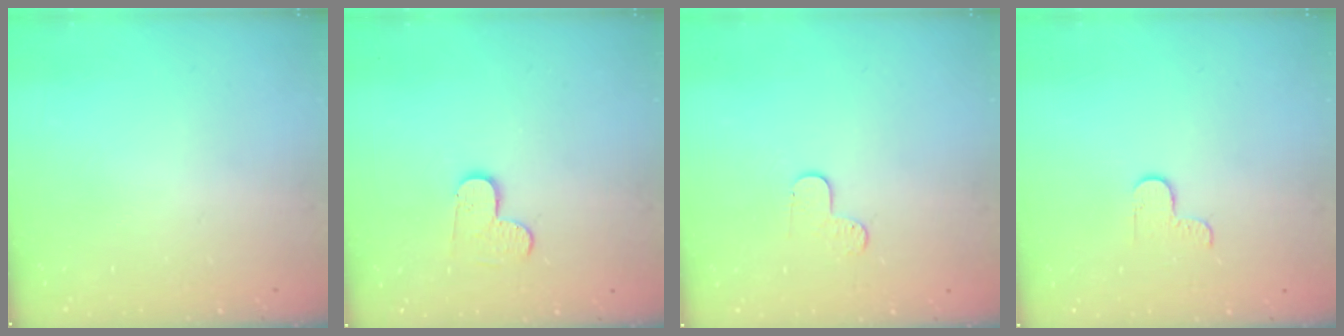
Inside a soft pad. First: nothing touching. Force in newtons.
{"total": 4.2, "press": 4.2, "slide": 0.4}
{"total": 3.8, "press": 3.8, "slide": 0.3}
{"total": 2.7, "press": 2.6, "slide": 0.4}